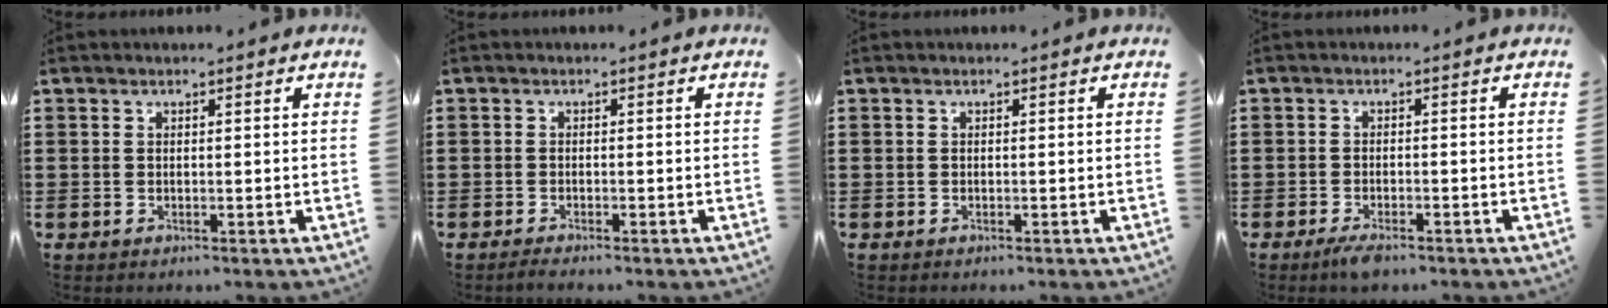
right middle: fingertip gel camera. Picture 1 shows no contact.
{"total": 1.0, "force": [-1.0, 0.2, 0.2], "torque": [-0.006, 0.000, -0.019]}
{"total": 0.0}
{"total": 2.2, "force": [-1.8, 0.6, 1.3], "torque": [-0.036, -0.003, -0.038]}